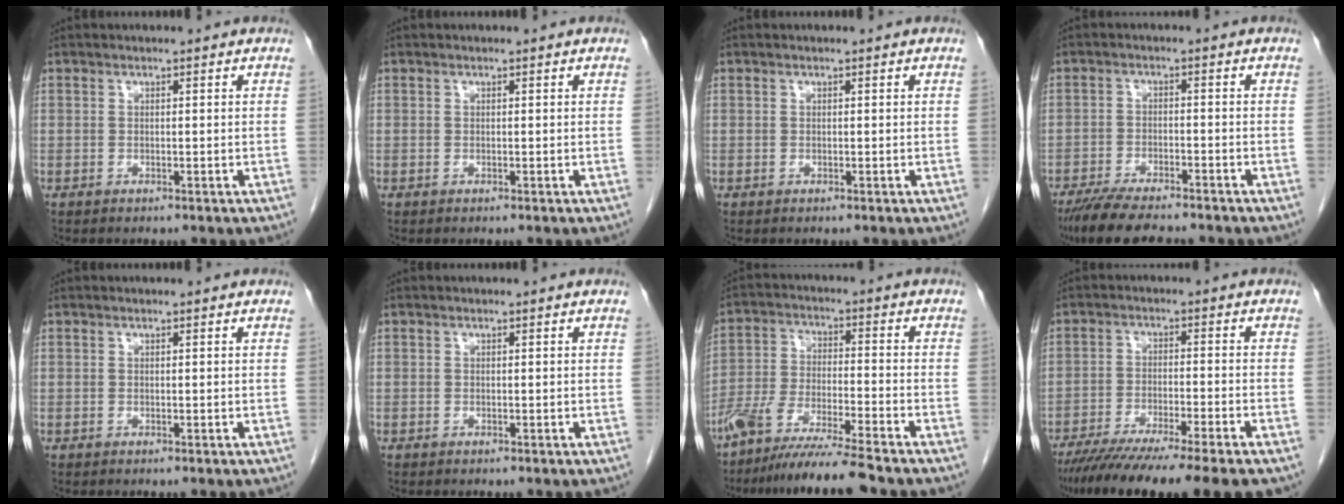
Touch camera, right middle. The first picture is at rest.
{"total": 0.0}
{"total": 0.0}
{"total": 9.3, "force": [-8.0, 1.4, 4.6], "torque": [-0.076, -0.024, -0.131]}
{"total": 0.0}
{"total": 0.0}
{"total": 10.5, "force": [-8.7, -0.4, 5.8], "torque": [-0.102, -0.028, -0.159]}
{"total": 16.2, "force": [-12.9, 0.4, 9.8], "torque": [-0.135, -0.043, -0.202]}